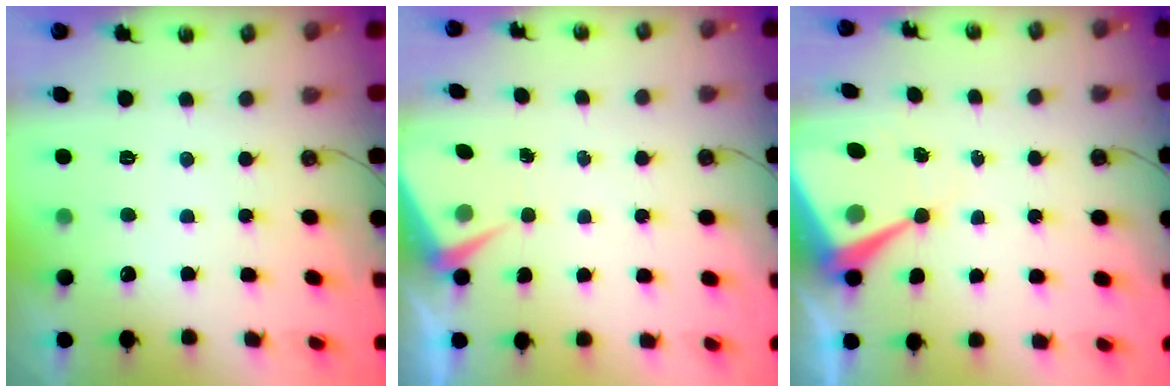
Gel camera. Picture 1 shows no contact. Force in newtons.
{"total": 4.6, "press": 4.5, "slide": 0.6}
{"total": 10.6, "press": 10.6, "slide": 0.6}